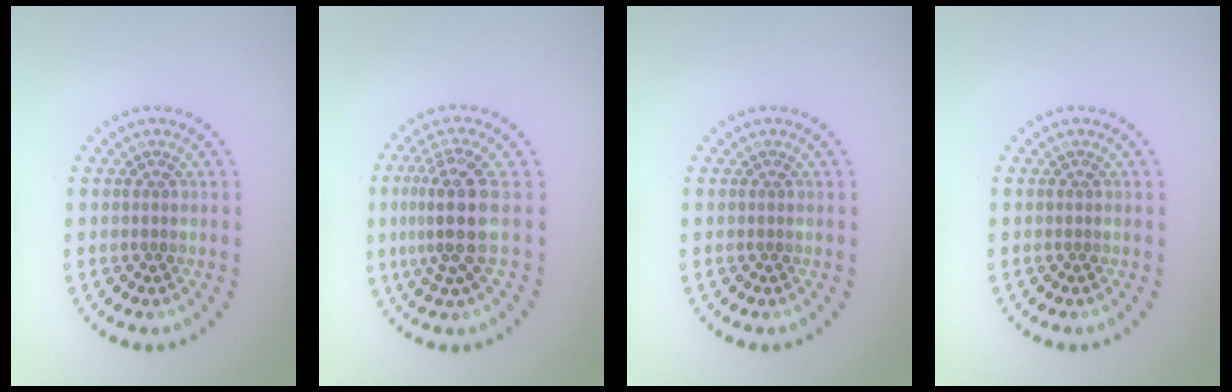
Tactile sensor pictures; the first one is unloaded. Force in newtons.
{"total": 4.1, "press": 3.3, "slide": 2.5}
{"total": 0.0}
{"total": 0.0}